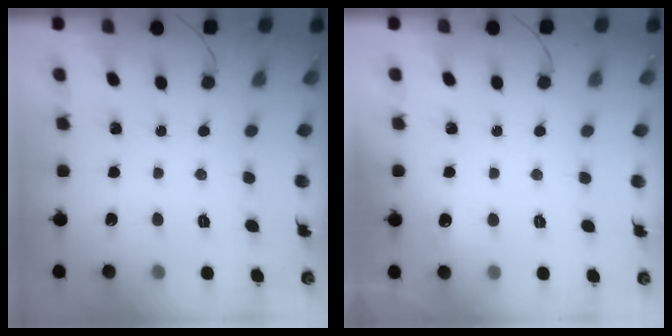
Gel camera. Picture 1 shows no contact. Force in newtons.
{"total": 4.0, "press": 3.7, "slide": 1.6}